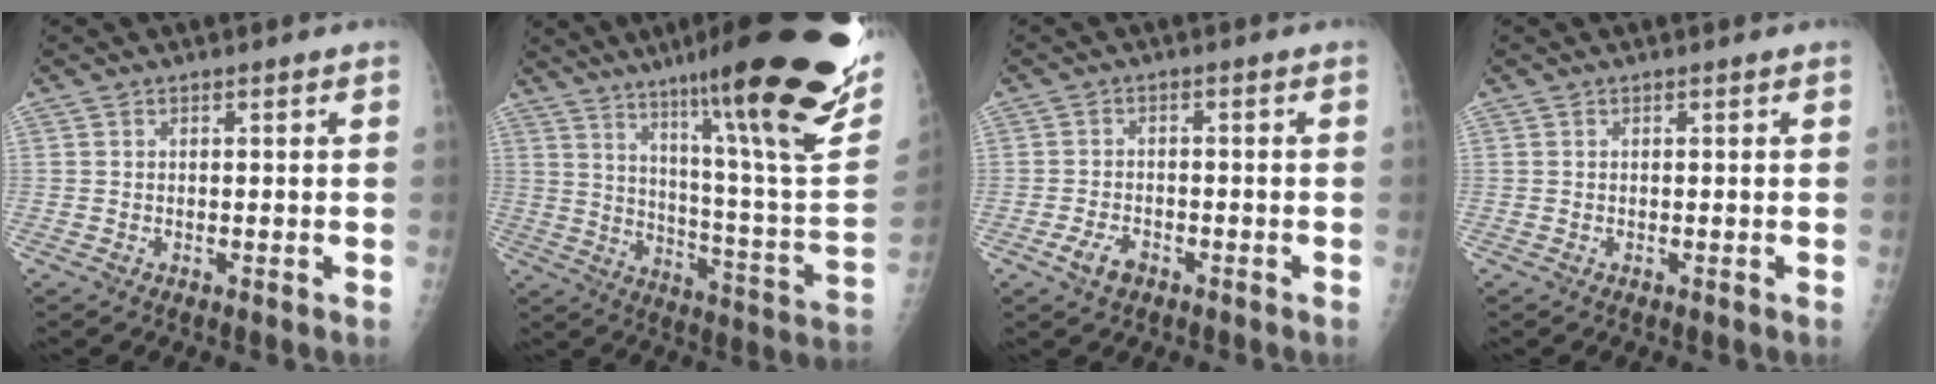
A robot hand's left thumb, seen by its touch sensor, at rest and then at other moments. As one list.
[{"total": 31.8, "force": [19.9, 4.0, 24.5], "torque": [-0.304, -0.077, 0.294]}, {"total": 3.7, "force": [-2.2, 2.1, 2.2], "torque": [-0.040, 0.013, -0.037]}, {"total": 0.0}]